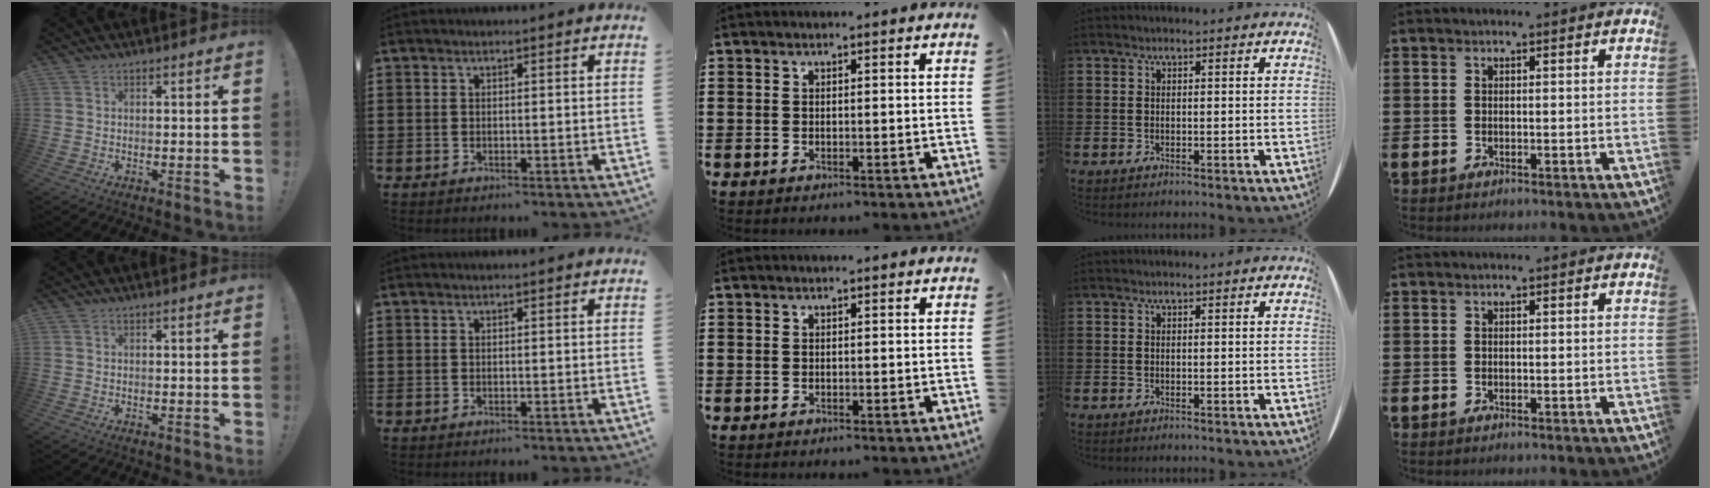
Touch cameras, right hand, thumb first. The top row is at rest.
{}